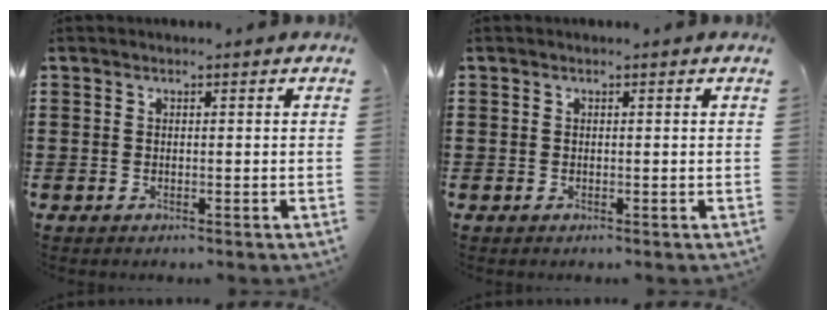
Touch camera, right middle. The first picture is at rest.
{"total": 0.0}